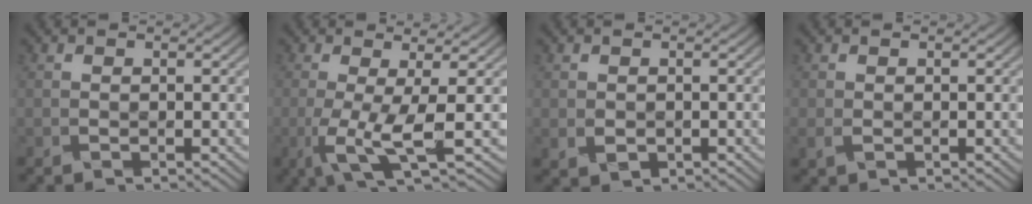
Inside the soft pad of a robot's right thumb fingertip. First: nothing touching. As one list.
[{"total": 6.6, "force": [-1.7, 0.8, 6.3], "torque": [-0.159, -0.008, -0.021]}, {"total": 1.9, "force": [0.1, 1.7, 0.9], "torque": [-0.037, 0.000, 0.004]}, {"total": 1.5, "force": [-0.5, 1.0, 0.9], "torque": [-0.033, 0.000, -0.003]}]